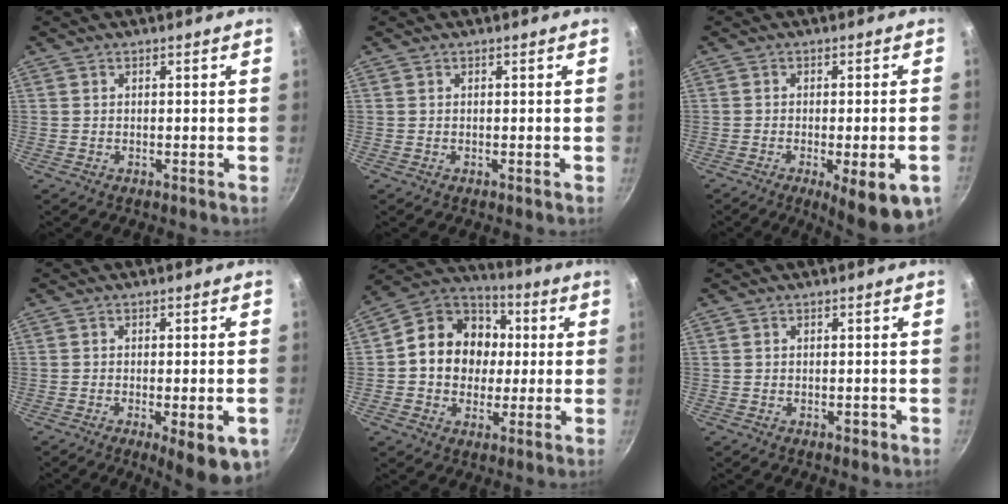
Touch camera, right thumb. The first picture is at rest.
{"total": 0.0}
{"total": 11.2, "force": [-4.5, 2.8, 9.9], "torque": [-0.115, 0.004, -0.055]}
{"total": 9.6, "force": [-3.8, 2.5, 8.4], "torque": [-0.095, 0.004, -0.047]}
{"total": 15.7, "force": [1.0, 13.3, 8.4], "torque": [-0.100, 0.025, 0.000]}
{"total": 1.0, "force": [-0.5, 0.6, 0.6], "torque": [-0.005, 0.006, -0.004]}